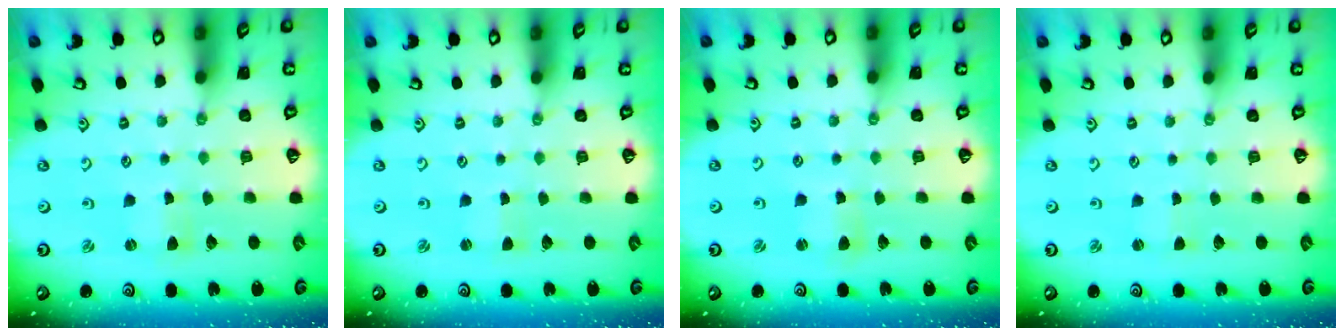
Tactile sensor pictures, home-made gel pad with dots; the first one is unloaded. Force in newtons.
{"total": 0.0}
{"total": 2.7, "press": 2.6, "slide": 0.3}
{"total": 0.5, "press": 0.5, "slide": 0.1}